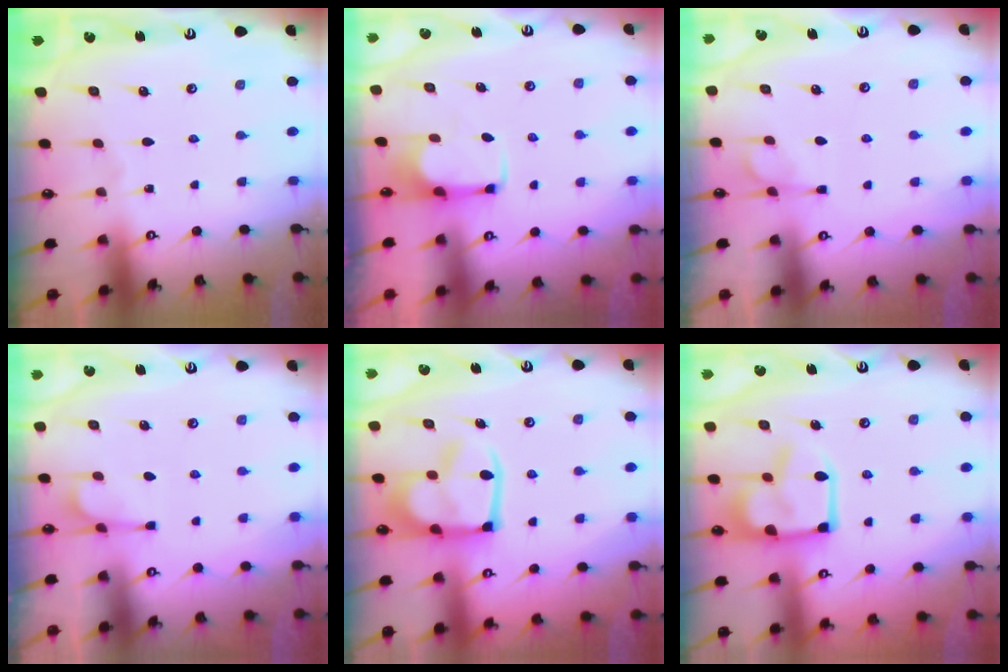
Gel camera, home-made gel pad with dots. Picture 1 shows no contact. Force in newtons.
{"total": 2.3, "press": 2.2, "slide": 0.8}
{"total": 1.8, "press": 1.3, "slide": 1.3}
{"total": 2.5, "press": 2.0, "slide": 1.4}
{"total": 9.3, "press": 9.2, "slide": 1.4}
{"total": 9.5, "press": 9.4, "slide": 1.4}